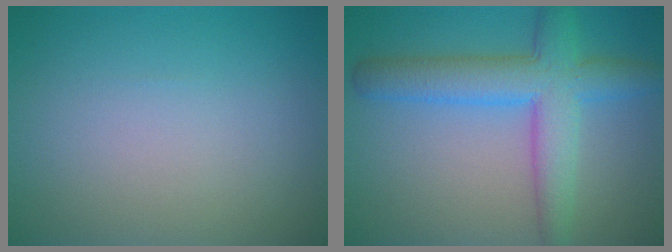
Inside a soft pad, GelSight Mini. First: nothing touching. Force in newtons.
{"total": 6.2, "press": 6.2, "slide": 0.2}